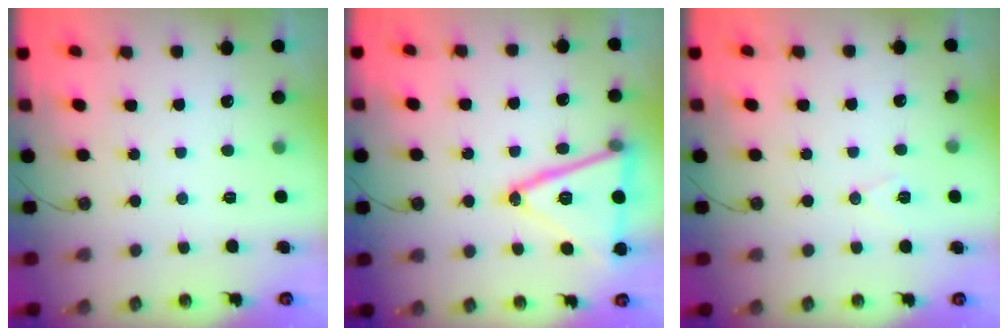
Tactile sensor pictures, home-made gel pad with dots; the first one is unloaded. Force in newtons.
{"total": 20.5, "press": 20.3, "slide": 3.2}
{"total": 6.3, "press": 4.9, "slide": 4.0}